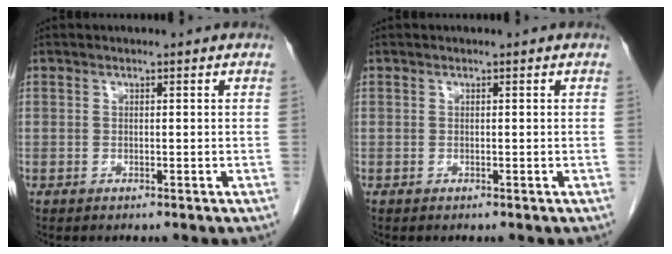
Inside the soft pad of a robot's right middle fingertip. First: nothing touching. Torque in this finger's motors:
{"motor_torque": [0.01, -0.03, 0.00, 0.00]}